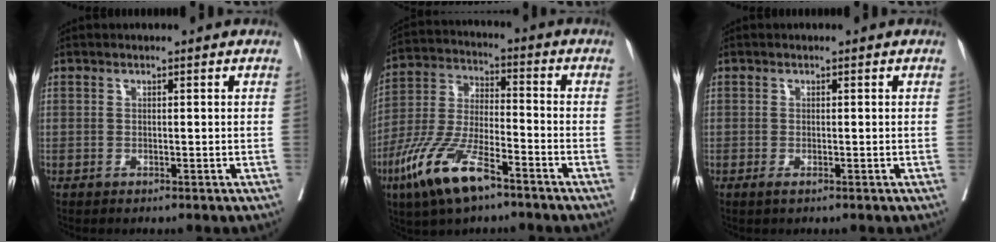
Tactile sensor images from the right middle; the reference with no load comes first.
{"total": 13.5, "force": [-8.0, 3.6, 10.2], "torque": [-0.214, -0.017, -0.151]}
{"total": 0.7, "force": [-0.4, 0.1, 0.6], "torque": [-0.013, -0.004, -0.005]}